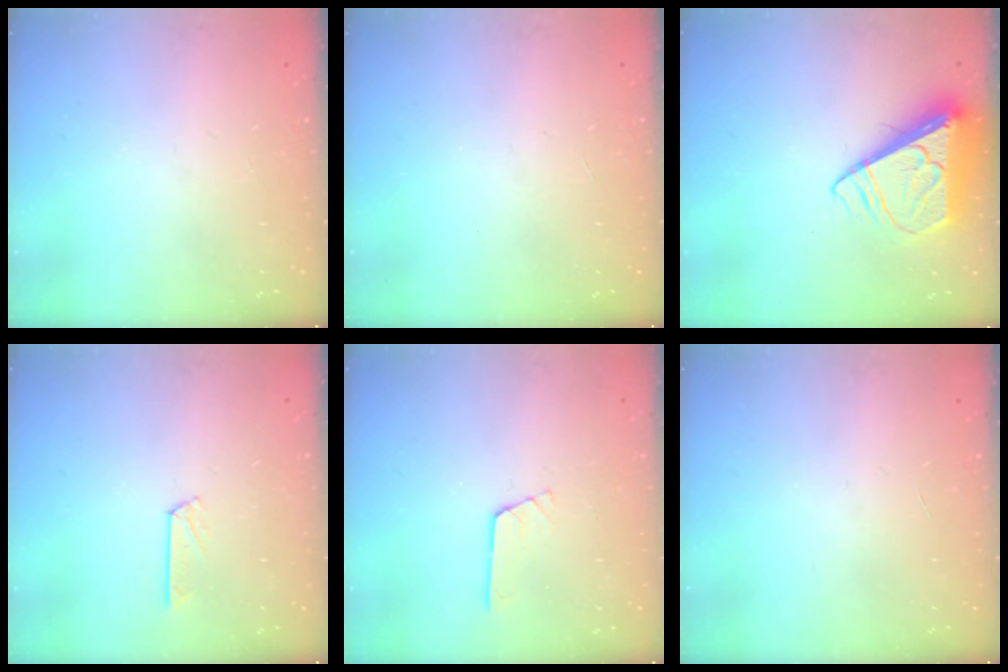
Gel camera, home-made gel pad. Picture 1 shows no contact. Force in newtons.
{"total": 0.0}
{"total": 8.6, "press": 8.4, "slide": 1.3}
{"total": 3.1, "press": 3.1, "slide": 0.3}
{"total": 2.3, "press": 2.3, "slide": 0.3}
{"total": 0.0}